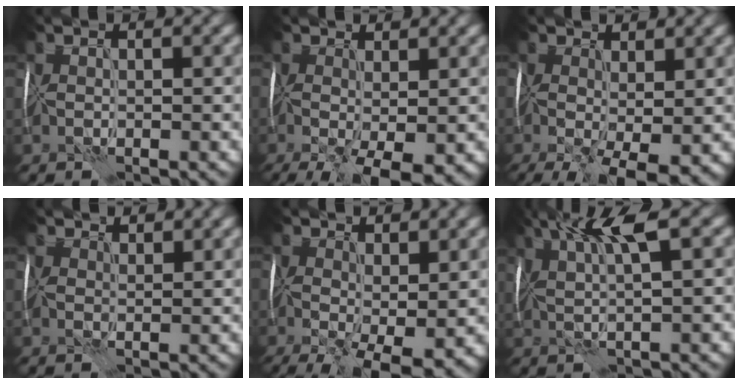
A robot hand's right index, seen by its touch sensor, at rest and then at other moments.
{"total": 7.9, "force": [-2.6, 3.8, 6.4], "torque": [-0.118, -0.011, -0.030]}
{"total": 8.2, "force": [-2.0, 4.2, 6.8], "torque": [-0.125, -0.012, -0.019]}
{"total": 3.0, "force": [2.6, 1.2, 0.9], "torque": [-0.025, 0.013, 0.028]}
{"total": 8.8, "force": [-1.2, 4.7, 7.3], "torque": [-0.124, -0.016, -0.005]}
{"total": 5.5, "force": [2.9, 0.6, 4.7], "torque": [-0.087, 0.011, 0.052]}